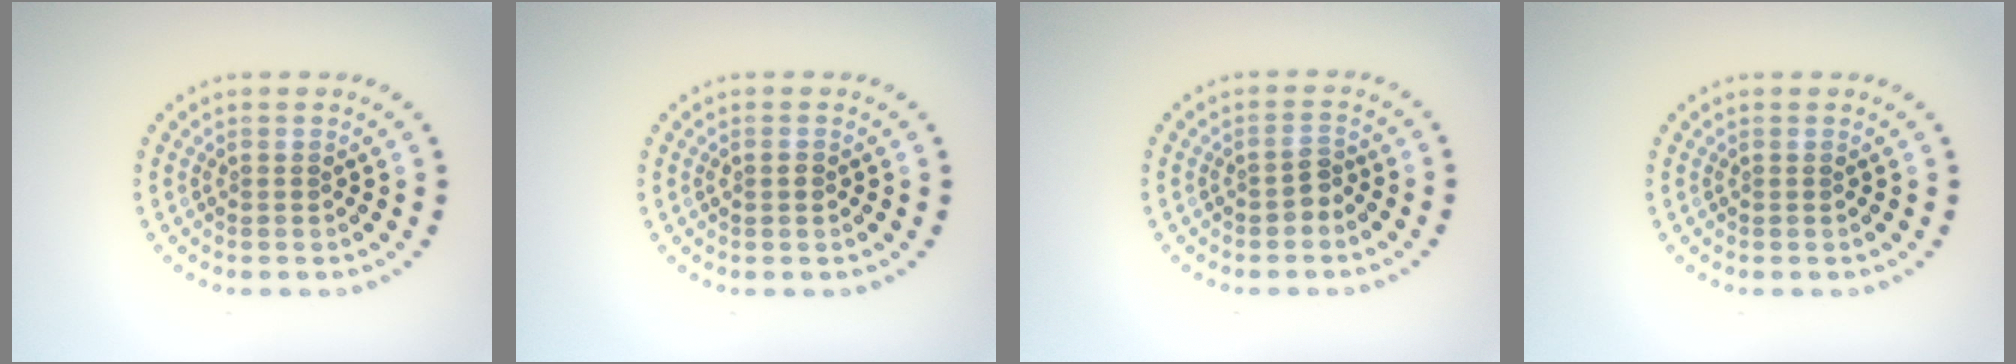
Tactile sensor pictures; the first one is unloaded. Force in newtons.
{"total": 1.1, "press": 1.1, "slide": 0.0}
{"total": 1.3, "press": 1.2, "slide": 0.6}
{"total": 0.0}